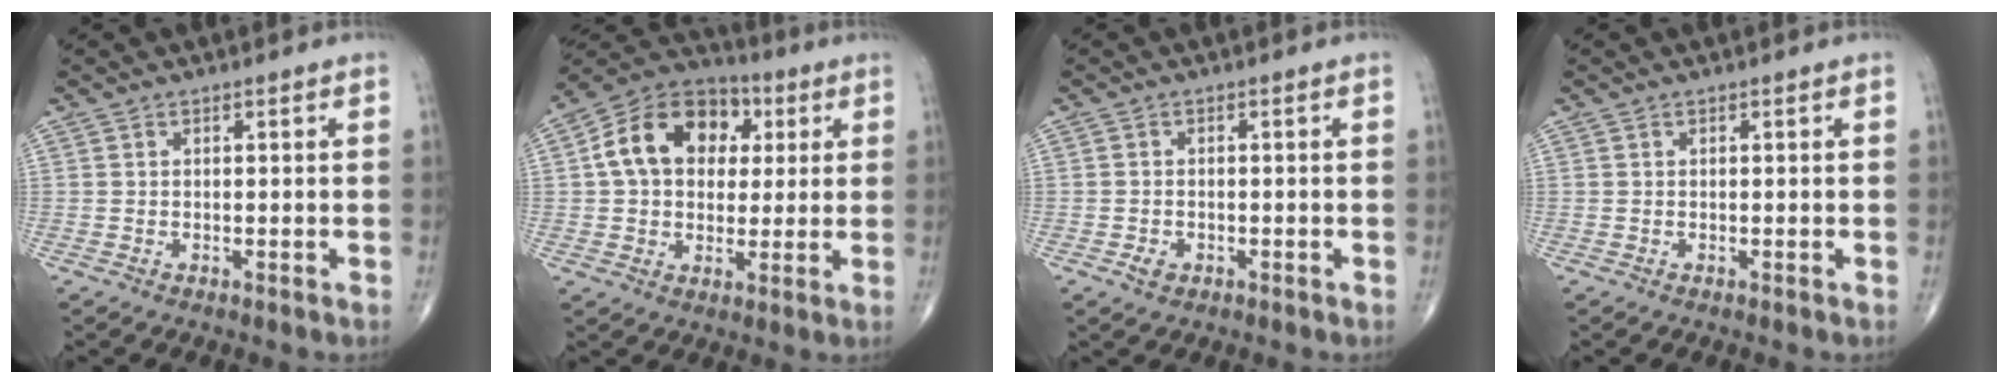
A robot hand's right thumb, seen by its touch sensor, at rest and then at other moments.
{"total": 15.9, "force": [3.3, 11.7, 10.2], "torque": [-0.144, 0.018, 0.046]}
{"total": 1.8, "force": [-0.9, 1.3, 0.9], "torque": [-0.012, 0.004, -0.012]}
{"total": 0.0}